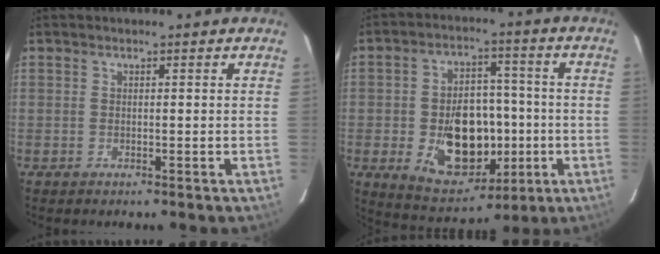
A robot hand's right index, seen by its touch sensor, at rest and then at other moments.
{"total": 15.3, "force": [-3.0, 10.4, 10.9], "torque": [-0.205, 0.014, -0.021]}